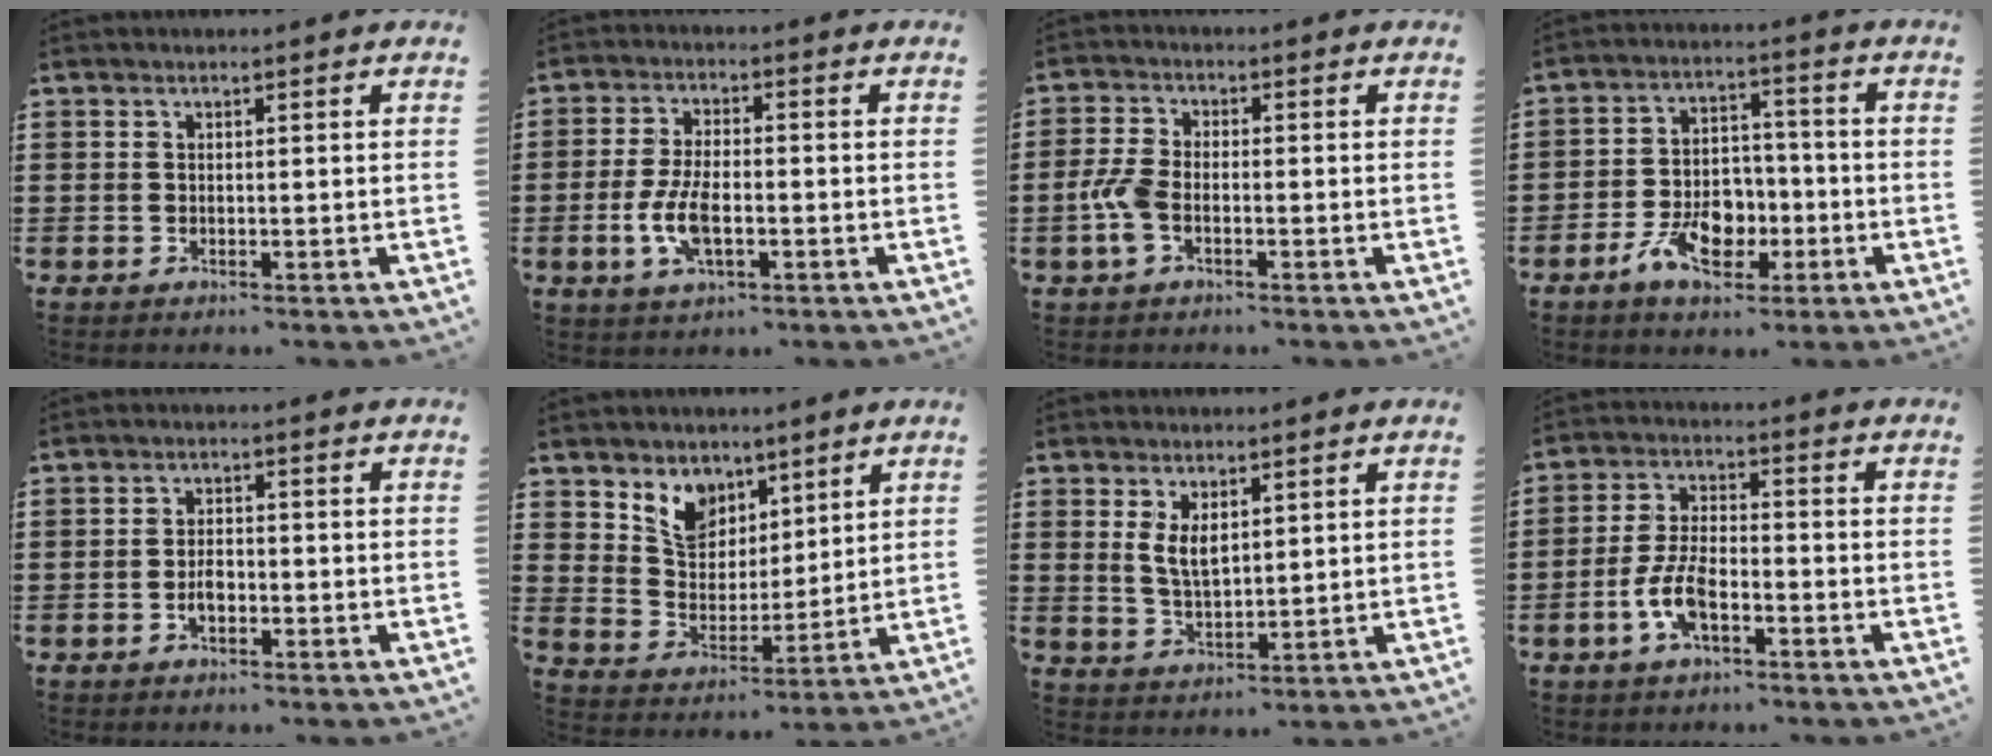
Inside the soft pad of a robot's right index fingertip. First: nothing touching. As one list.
[{"total": 6.5, "force": [-1.8, 2.9, 5.5], "torque": [-0.126, -0.002, -0.037]}, {"total": 4.5, "force": [-1.3, 2.2, 3.7], "torque": [-0.091, -0.002, -0.029]}, {"total": 8.4, "force": [-3.5, 5.3, 5.5], "torque": [-0.108, 0.008, -0.066]}, {"total": 2.3, "force": [-0.8, 1.2, 1.8], "torque": [-0.033, 0.003, -0.016]}, {"total": 7.1, "force": [4.9, 5.1, 1.0], "torque": [-0.059, -0.014, 0.094]}, {"total": 4.4, "force": [1.7, 2.3, 3.4], "torque": [-0.064, 0.002, 0.029]}, {"total": 6.7, "force": [-2.6, 2.9, 5.4], "torque": [-0.130, -0.001, -0.056]}]